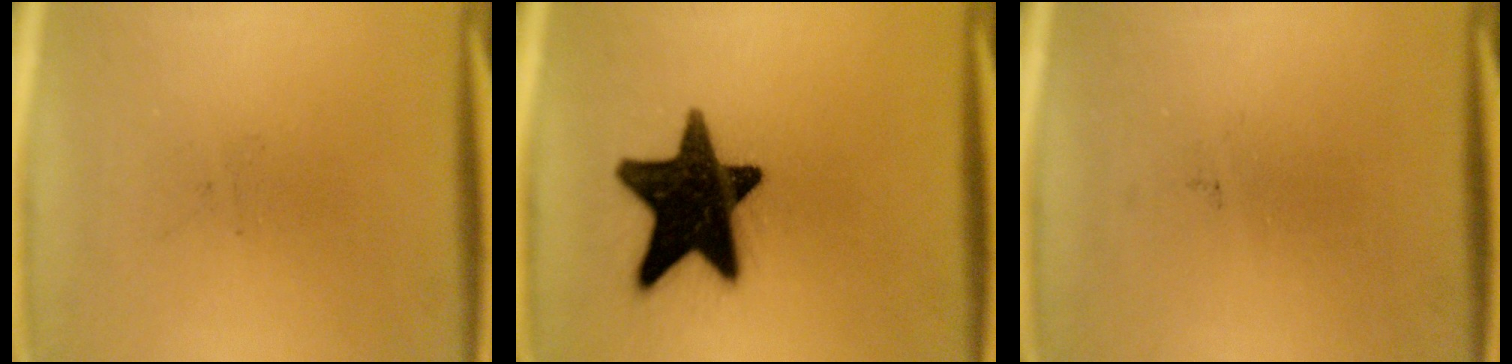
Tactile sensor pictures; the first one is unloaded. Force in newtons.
{"total": 18.3}
{"total": 0.0}